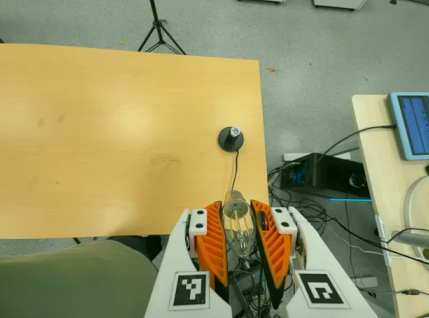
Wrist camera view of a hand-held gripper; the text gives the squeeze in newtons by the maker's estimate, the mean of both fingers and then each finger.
{"total": 21.7, "left": 24.4, "right": 19.0}